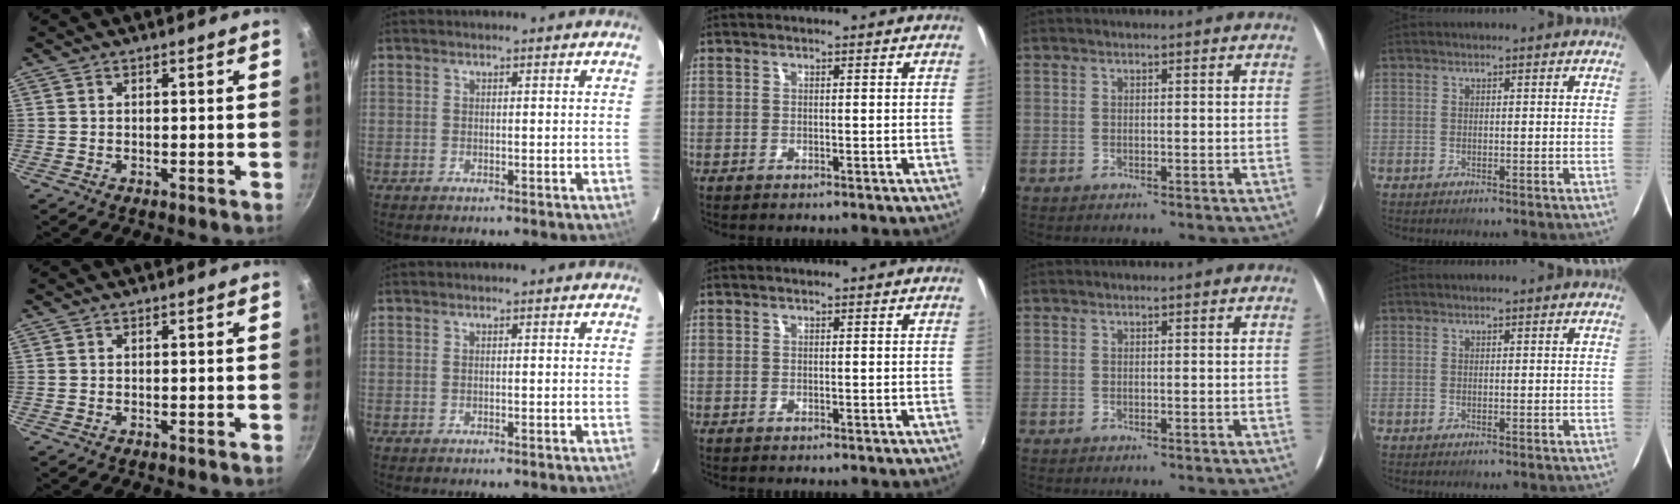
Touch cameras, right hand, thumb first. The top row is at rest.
{}